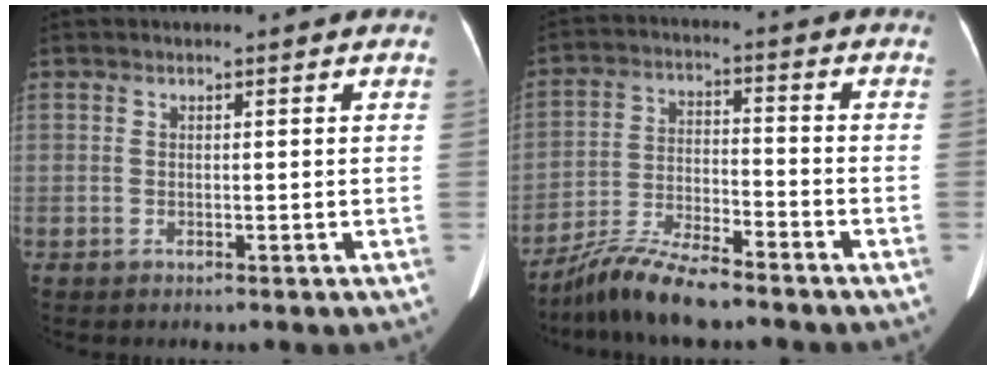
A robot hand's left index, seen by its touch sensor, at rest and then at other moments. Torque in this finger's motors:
{"motor_torque": [0.73, 1.00, 0.09, 0.02]}